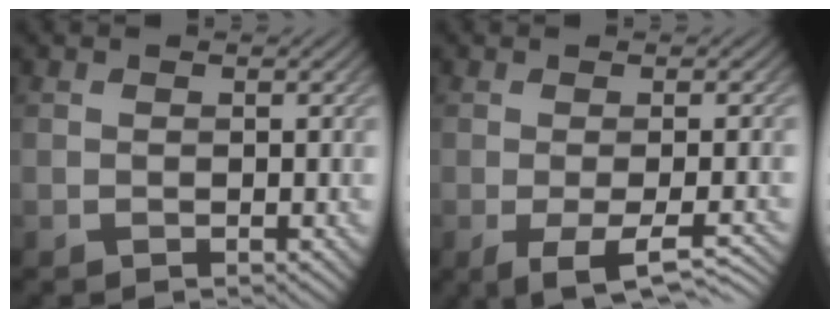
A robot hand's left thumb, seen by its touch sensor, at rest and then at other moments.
{"total": 6.1, "force": [-2.4, 1.8, 5.3], "torque": [-0.078, -0.012, -0.029]}